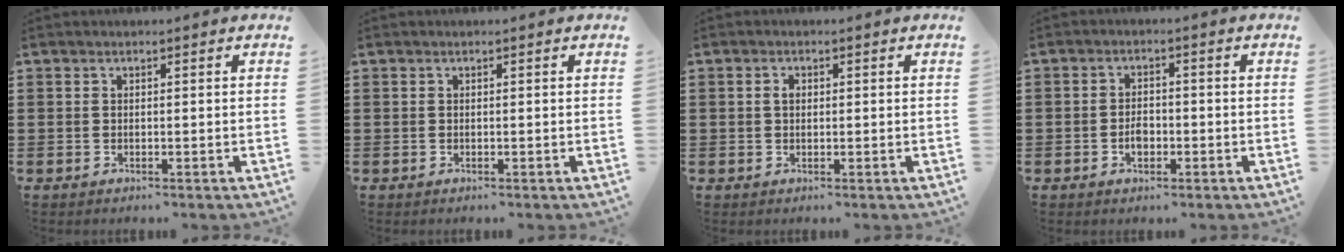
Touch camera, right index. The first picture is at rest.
{"total": 0.0}
{"total": 1.4, "force": [0.3, 1.0, 1.0], "torque": [-0.021, 0.007, 0.004]}
{"total": 2.7, "force": [-1.0, 1.6, 2.0], "torque": [-0.039, 0.002, -0.019]}